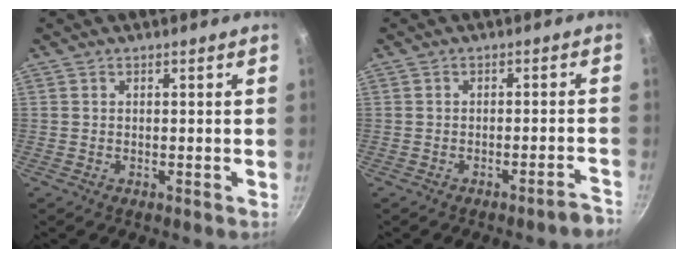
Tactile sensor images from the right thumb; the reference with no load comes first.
{"total": 3.5, "force": [-2.9, 0.2, 2.0], "torque": [-0.020, 0.033, -0.028]}